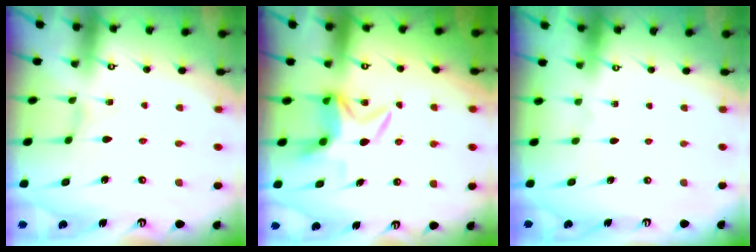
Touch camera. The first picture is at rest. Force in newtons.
{"total": 6.1, "press": 6.1, "slide": 0.5}
{"total": 0.0}